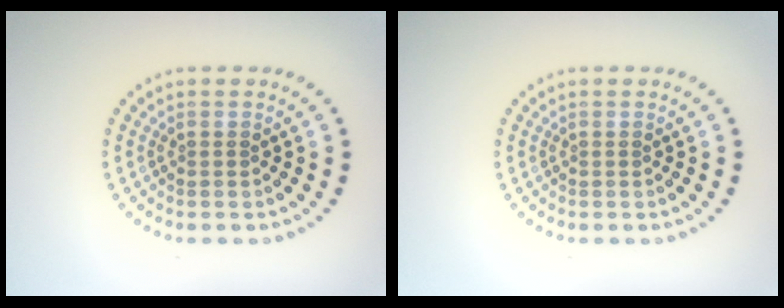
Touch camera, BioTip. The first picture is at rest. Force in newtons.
{"total": 0.0}